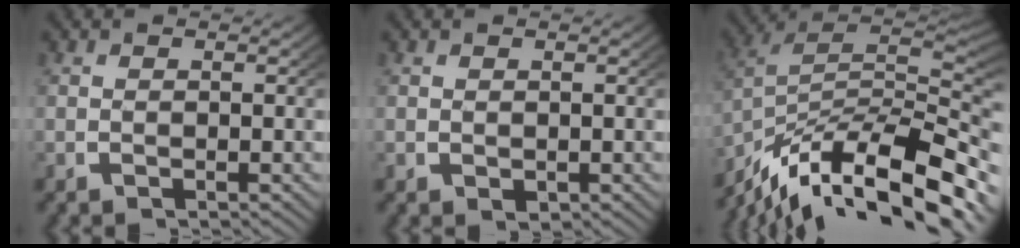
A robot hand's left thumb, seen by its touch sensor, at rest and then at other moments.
{"total": 1.1, "force": [0.0, 0.9, 0.6], "torque": [-0.010, -0.010, 0.010]}
{"total": 17.7, "force": [-7.1, 10.5, 12.3], "torque": [-0.212, -0.052, -0.085]}